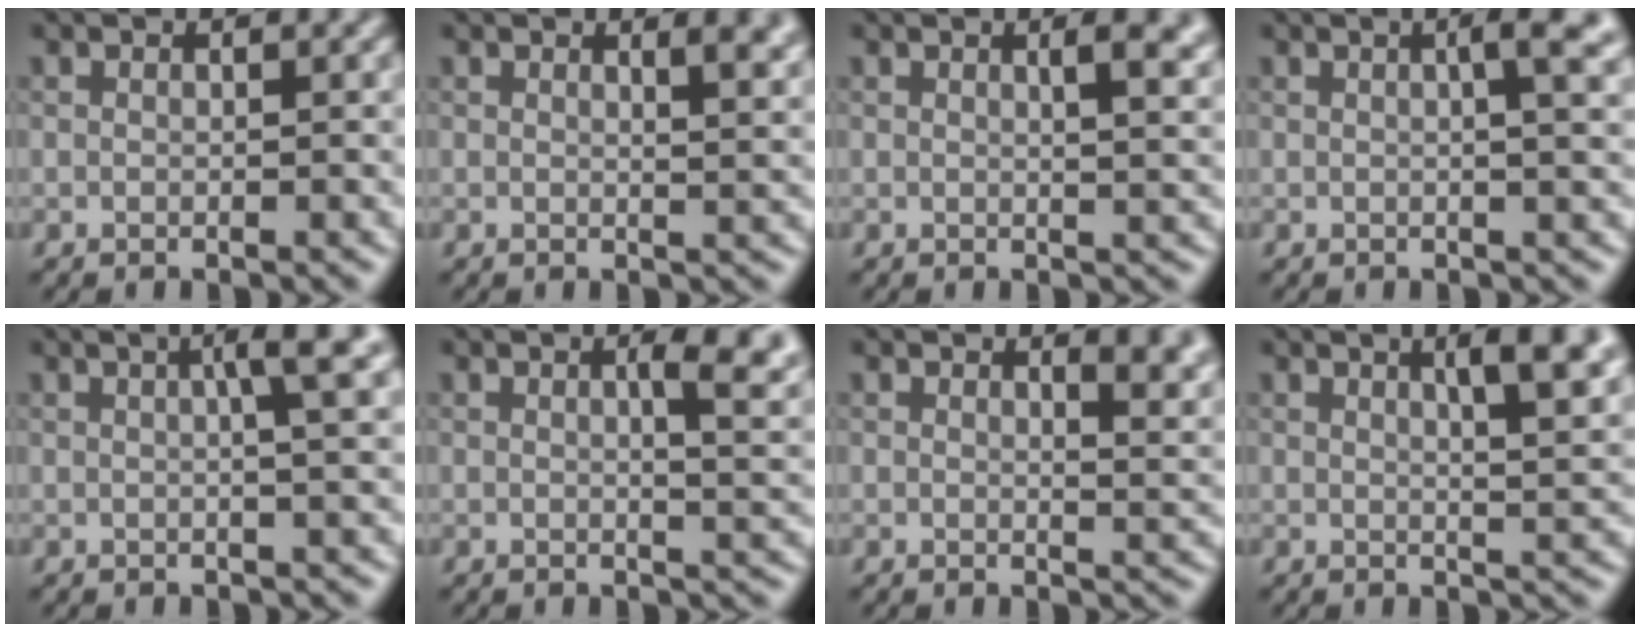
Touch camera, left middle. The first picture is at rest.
{"total": 3.4, "force": [1.9, 1.3, 2.5], "torque": [-0.015, 0.004, 0.024]}
{"total": 3.8, "force": [1.5, 1.4, 3.2], "torque": [-0.028, 0.005, 0.018]}
{"total": 5.1, "force": [1.2, 1.7, 4.6], "torque": [-0.038, 0.022, 0.006]}
{"total": 4.2, "force": [1.0, 0.7, 4.0], "torque": [-0.054, 0.013, 0.013]}
{"total": 5.0, "force": [1.5, 1.6, 4.5], "torque": [-0.048, 0.004, 0.020]}
{"total": 4.6, "force": [2.5, 1.9, 3.4], "torque": [-0.019, 0.004, 0.031]}
{"total": 6.0, "force": [2.5, 1.8, 5.2], "torque": [-0.046, 0.012, 0.028]}